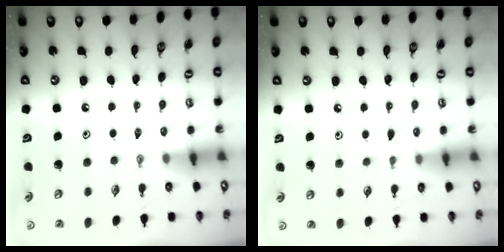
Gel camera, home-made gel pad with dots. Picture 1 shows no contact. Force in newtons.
{"total": 3.9, "press": 3.8, "slide": 0.5}